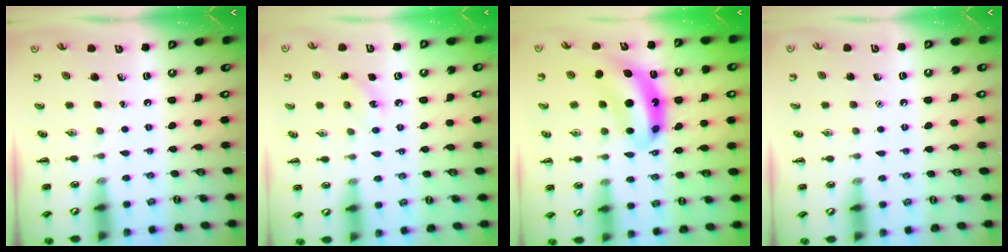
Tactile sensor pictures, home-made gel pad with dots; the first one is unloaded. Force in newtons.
{"total": 5.2, "press": 5.0, "slide": 1.3}
{"total": 8.8, "press": 8.5, "slide": 2.1}
{"total": 1.5, "press": 1.5, "slide": 0.1}